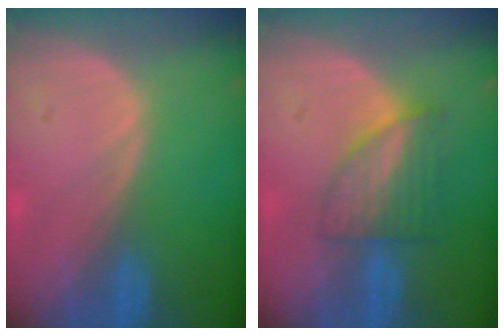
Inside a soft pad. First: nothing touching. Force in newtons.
{"total": 6.1, "press": 5.7, "slide": 2.0}